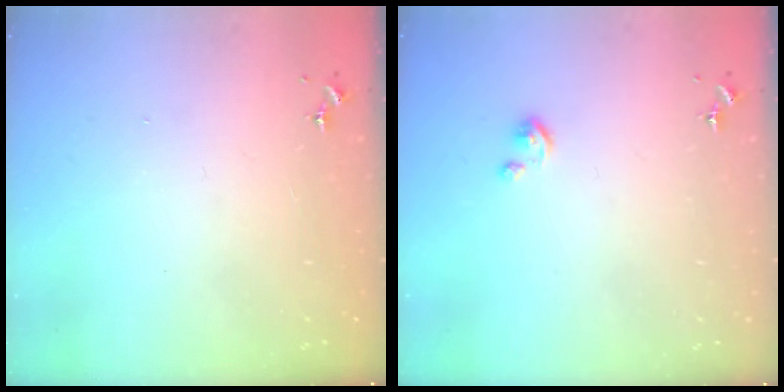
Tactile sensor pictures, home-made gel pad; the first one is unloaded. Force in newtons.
{"total": 2.5, "press": 2.5, "slide": 0.3}